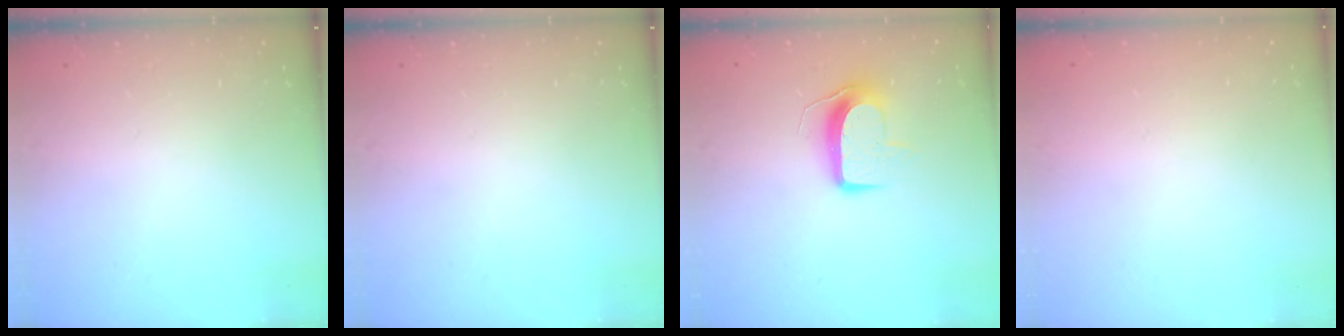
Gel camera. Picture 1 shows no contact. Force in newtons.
{"total": 0.0}
{"total": 9.3, "press": 9.3, "slide": 0.6}
{"total": 0.0}